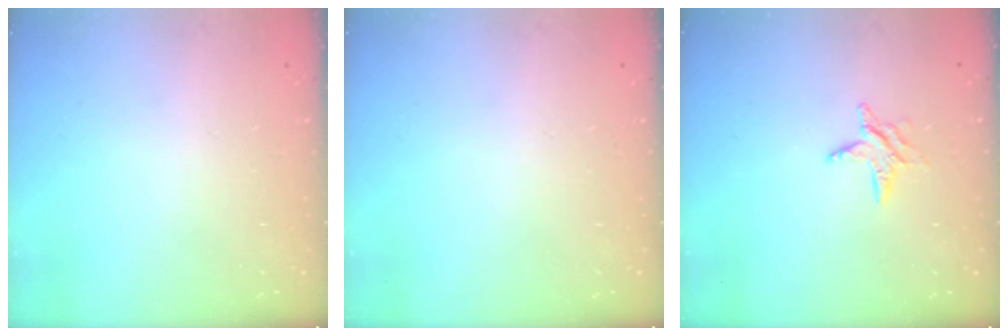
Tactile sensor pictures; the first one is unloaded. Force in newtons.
{"total": 0.0}
{"total": 5.6, "press": 5.5, "slide": 0.6}